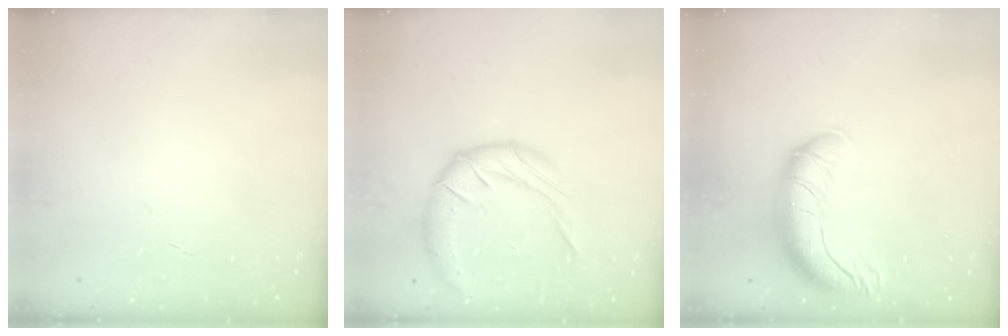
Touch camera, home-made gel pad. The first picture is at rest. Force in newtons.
{"total": 14.6, "press": 14.4, "slide": 2.4}
{"total": 13.1, "press": 12.7, "slide": 3.1}